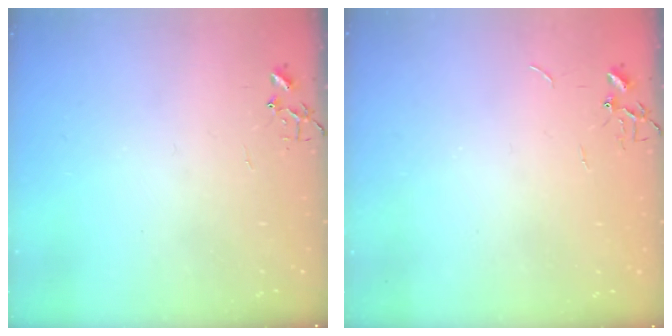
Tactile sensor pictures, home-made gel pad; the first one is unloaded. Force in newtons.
{"total": 0.6, "press": 0.6, "slide": 0.1}